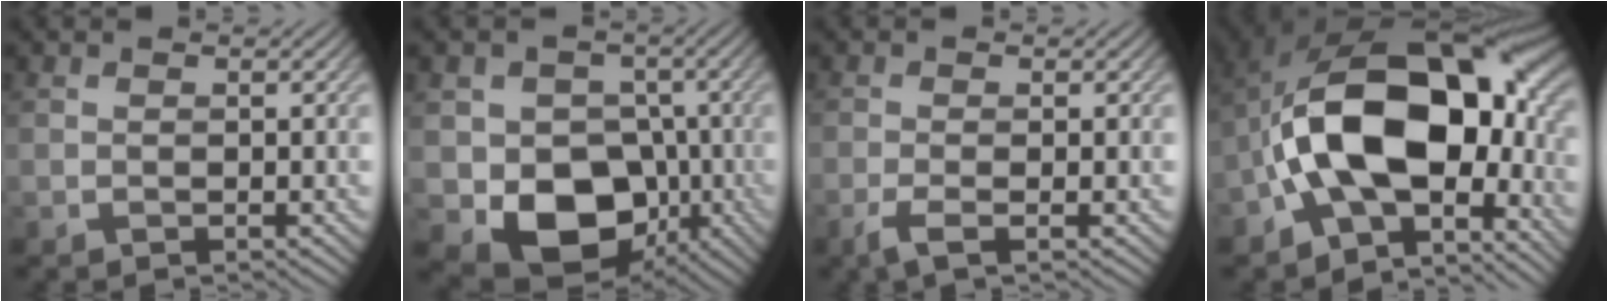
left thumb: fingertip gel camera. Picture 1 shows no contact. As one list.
[{"total": 10.0, "force": [-3.3, 7.6, 5.6], "torque": [-0.097, -0.022, -0.061]}, {"total": 2.3, "force": [-1.2, 0.5, 1.9], "torque": [-0.046, 0.000, -0.030]}, {"total": 17.5, "force": [-2.7, 10.1, 14.0], "torque": [-0.220, 0.009, -0.058]}]